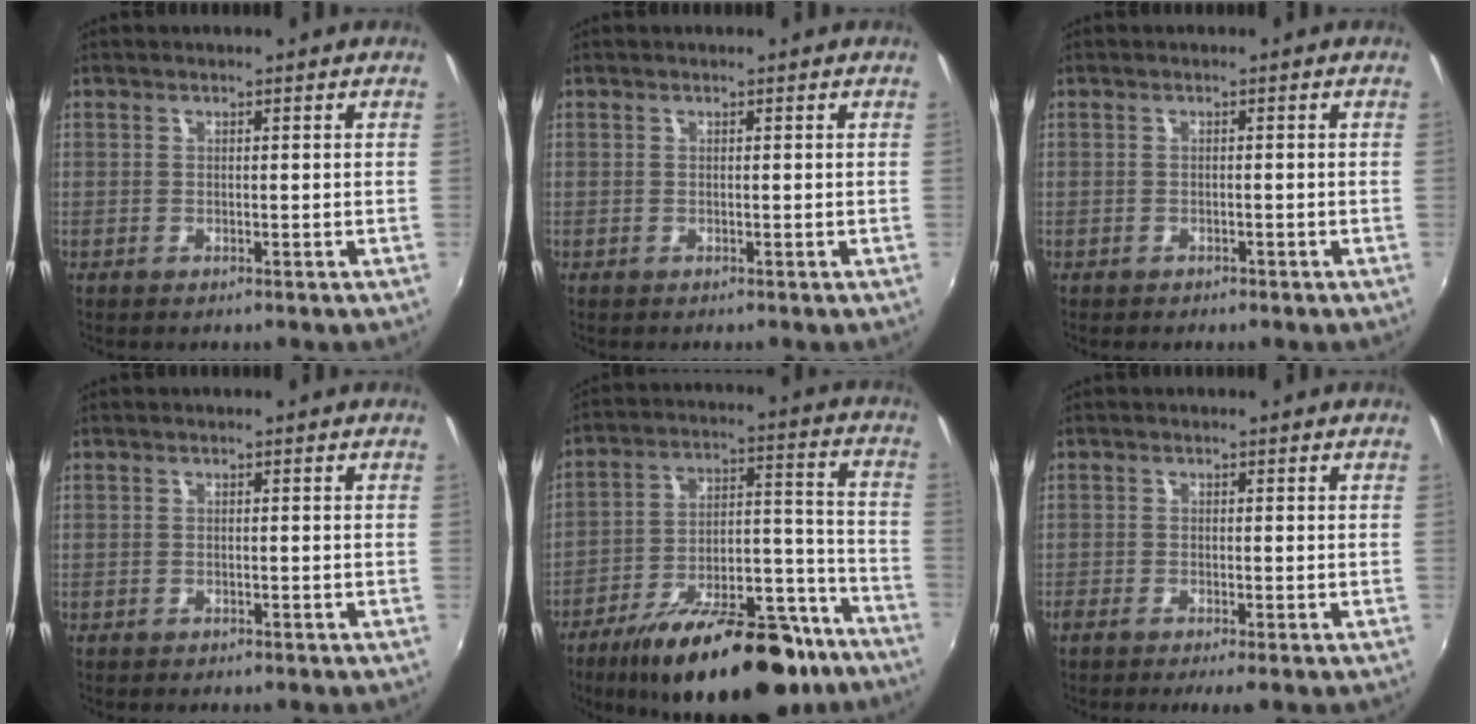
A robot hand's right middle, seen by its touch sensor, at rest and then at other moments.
{"total": 0.0}
{"total": 1.3, "force": [-1.0, 0.6, 0.4], "torque": [-0.011, -0.002, -0.014]}
{"total": 0.8, "force": [-0.7, 0.4, 0.3], "torque": [-0.009, 0.000, -0.010]}
{"total": 26.8, "force": [-19.5, 10.1, 15.4], "torque": [-0.236, 0.011, -0.276]}
{"total": 2.2, "force": [-1.7, 0.0, 1.4], "torque": [-0.033, -0.009, -0.032]}